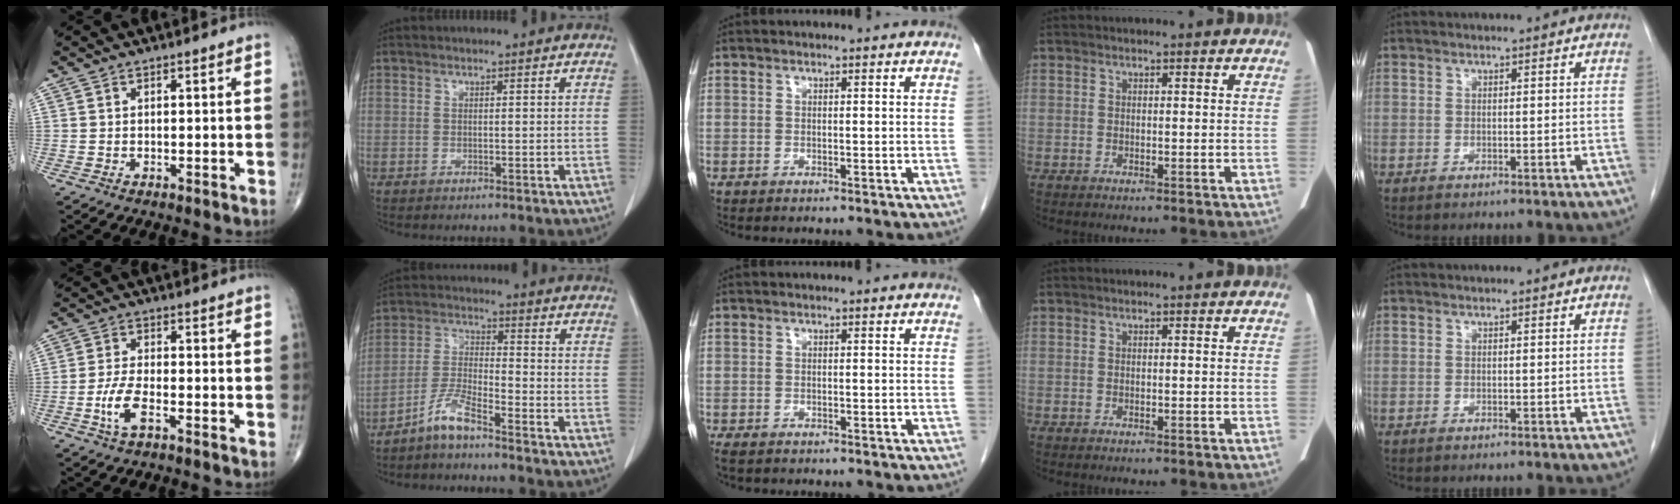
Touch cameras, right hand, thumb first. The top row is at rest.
{"thumb": {"total": 5.4, "force": [-2.3, 1.9, 4.5], "torque": [-0.099, 0.013, -0.045]}, "index": {"total": 5.7, "force": [-4.6, 0.6, 3.2], "torque": [-0.077, -0.009, -0.097]}, "middle": {"total": 1.6, "force": [-1.2, 0.8, 0.7], "torque": [-0.019, -0.004, -0.017]}}